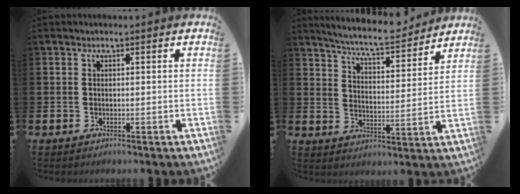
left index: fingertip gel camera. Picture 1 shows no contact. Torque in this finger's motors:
{"motor_torque": [1.05, -1.09, 0.45, 0.11]}